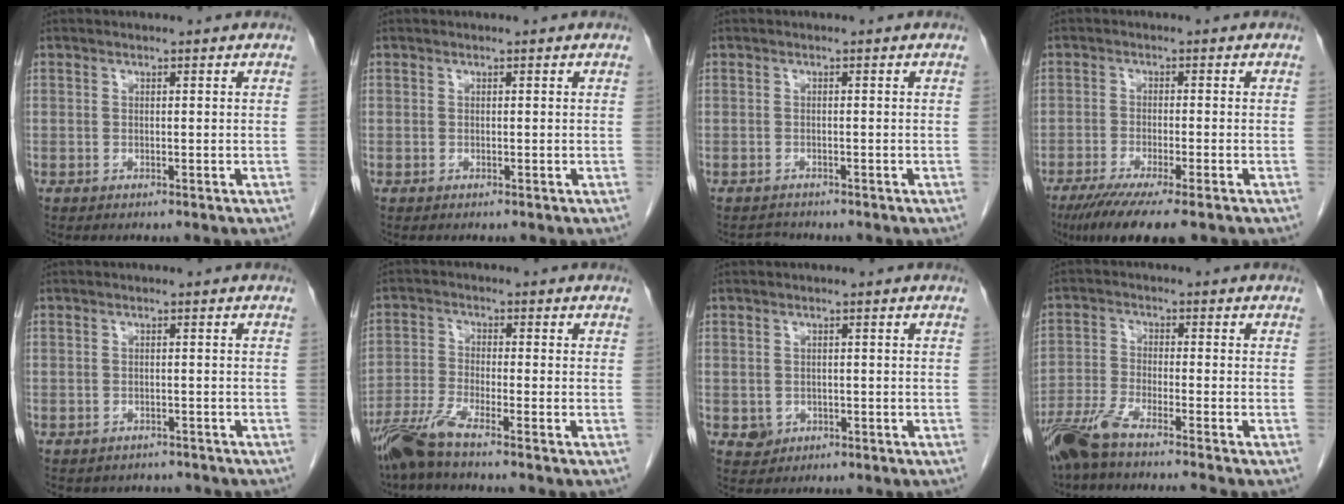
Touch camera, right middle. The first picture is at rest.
{"total": 0.0}
{"total": 1.3, "force": [-1.2, 0.2, -0.3], "torque": [0.002, -0.007, -0.018]}
{"total": 9.1, "force": [-6.6, 0.6, 6.3], "torque": [-0.097, -0.022, -0.102]}
{"total": 4.1, "force": [-3.6, 1.9, 0.2], "torque": [-0.005, 0.006, -0.044]}
{"total": 5.4, "force": [-4.4, -0.7, 3.0], "torque": [-0.068, -0.022, -0.097]}
{"total": 2.1, "force": [-0.5, 1.9, 0.6], "torque": [-0.006, 0.004, 0.000]}
{"total": 9.1, "force": [-7.8, -1.0, 4.7], "torque": [-0.079, -0.027, -0.139]}